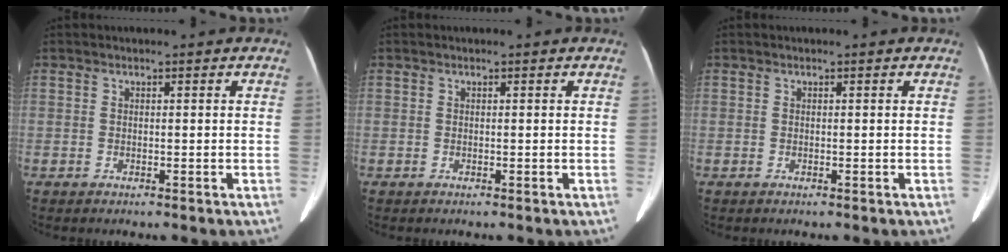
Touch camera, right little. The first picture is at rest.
{"total": 0.0}
{"total": 0.0}